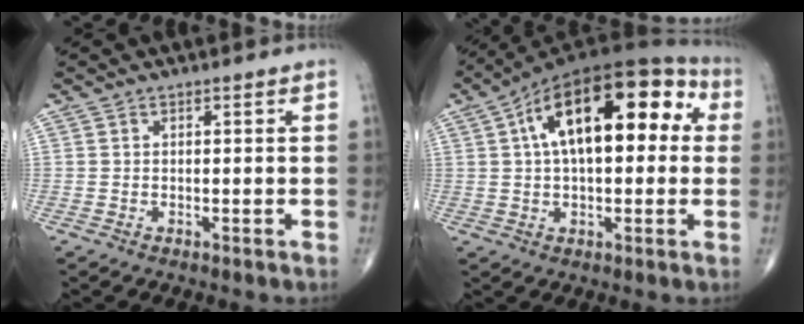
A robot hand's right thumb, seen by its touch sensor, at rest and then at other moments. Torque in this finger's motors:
{"motor_torque": [-1.33, 2.61, 1.45, 0.69, 0.15]}